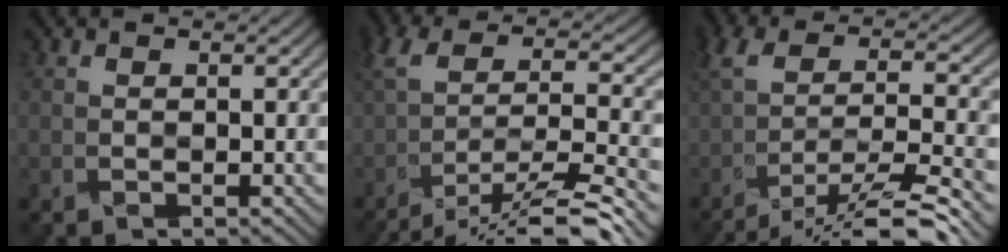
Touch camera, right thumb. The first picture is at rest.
{"total": 11.7, "force": [-8.2, 2.3, 8.0], "torque": [-0.164, 0.003, -0.136]}
{"total": 10.4, "force": [-7.2, 1.9, 7.3], "torque": [-0.144, 0.001, -0.124]}